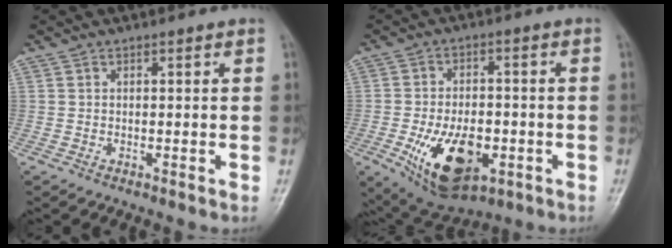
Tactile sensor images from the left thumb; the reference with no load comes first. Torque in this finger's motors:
{"motor_torque": [0.22, 1.95, 1.52, 0.52, 0.43]}